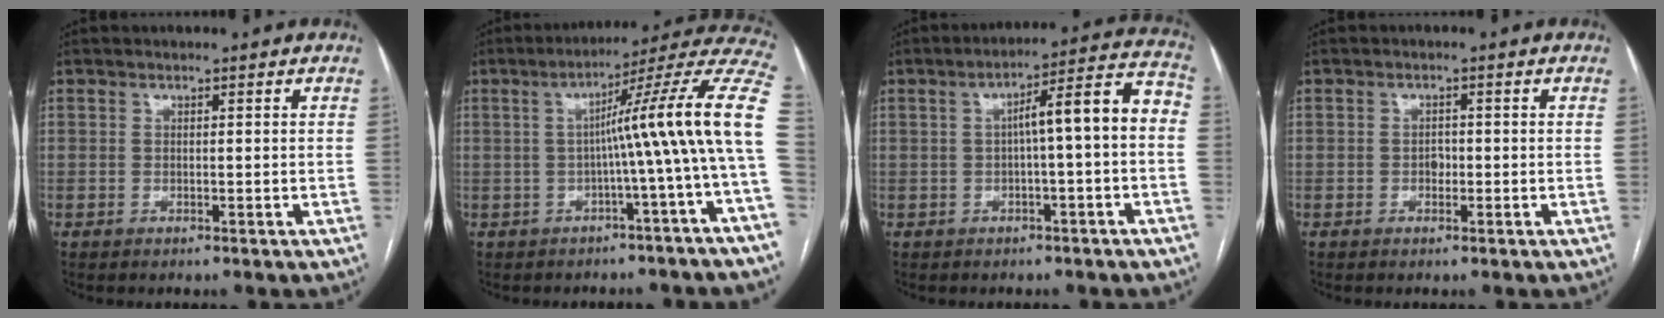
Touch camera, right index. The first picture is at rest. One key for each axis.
{"total": 14.7, "fx": -1.3, "fy": -1.9, "fz": 14.5, "tx": -0.177, "ty": 0.036, "tz": -0.031}
{"total": 9.5, "fx": -0.4, "fy": 0.9, "fz": 9.4, "tx": -0.128, "ty": 0.041, "tz": -0.008}
{"total": 1.2, "fx": -0.3, "fy": 0.9, "fz": 0.8, "tx": -0.009, "ty": 0.006, "tz": -0.002}